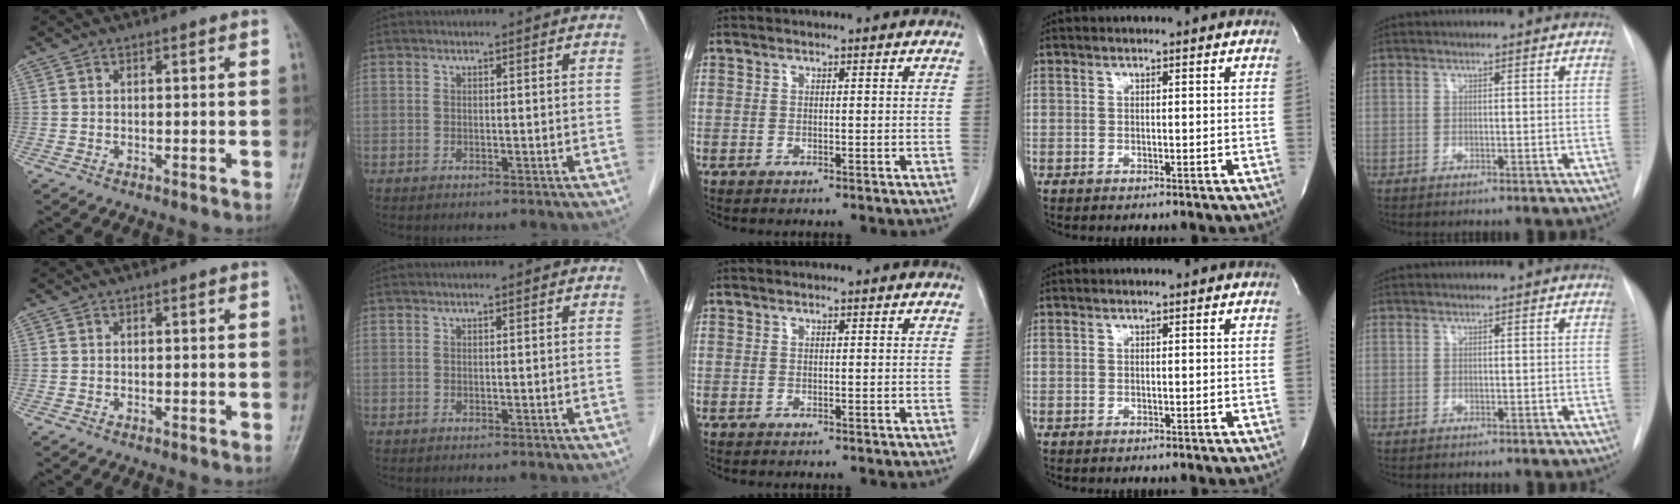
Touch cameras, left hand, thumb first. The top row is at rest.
{}